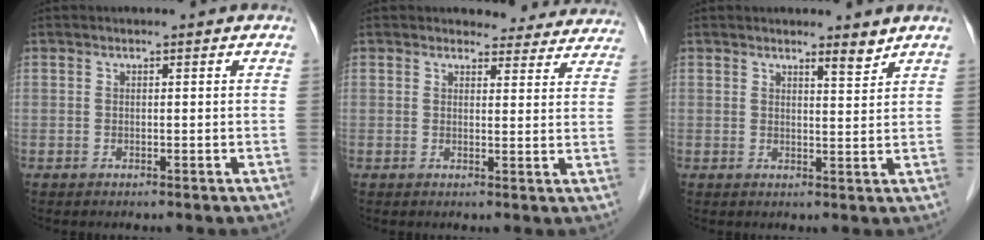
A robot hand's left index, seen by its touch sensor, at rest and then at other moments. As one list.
[{"total": 8.9, "force": [8.5, 2.9, 0.5], "torque": [0.028, -0.012, 0.072]}, {"total": 2.1, "force": [2.0, 0.1, 0.8], "torque": [-0.012, -0.008, 0.033]}]